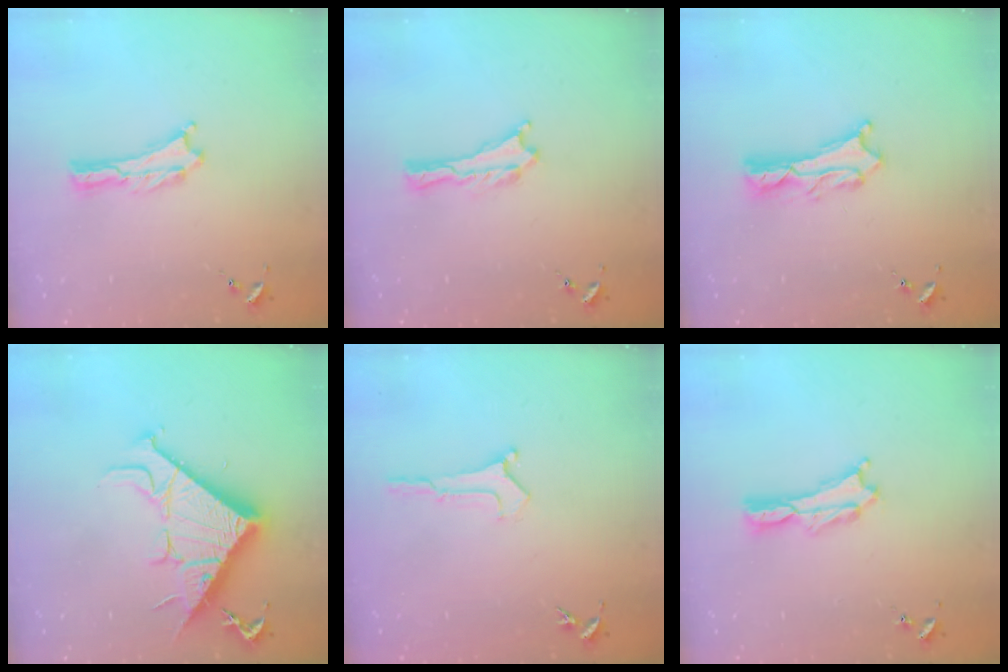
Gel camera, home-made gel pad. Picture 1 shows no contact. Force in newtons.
{"total": 0.0}
{"total": 2.0, "press": 2.0, "slide": 0.2}
{"total": 13.0, "press": 13.0, "slide": 0.2}
{"total": 0.0}
{"total": 0.8, "press": 0.7, "slide": 0.2}